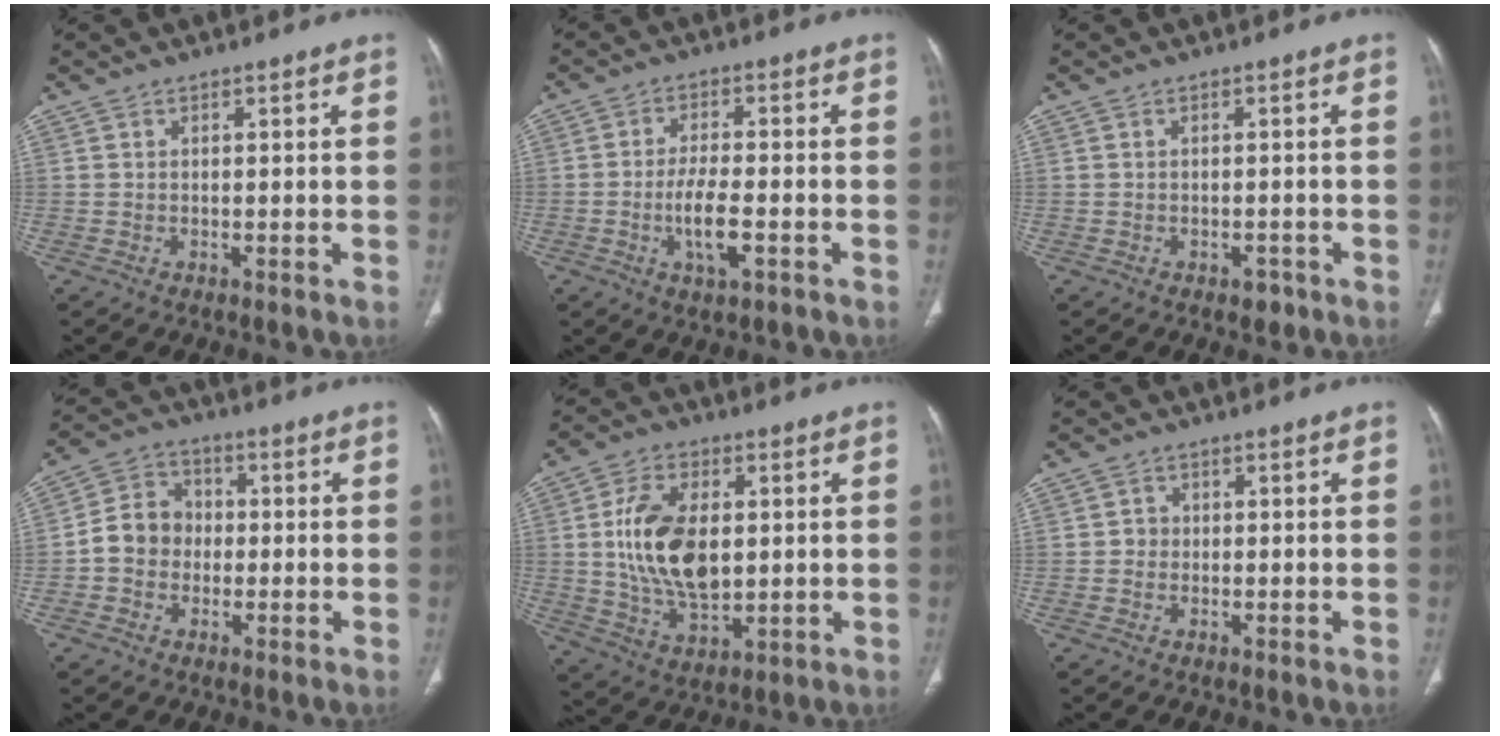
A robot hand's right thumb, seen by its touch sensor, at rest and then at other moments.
{"total": 6.7, "force": [-2.2, 2.4, 5.9], "torque": [-0.111, 0.006, -0.040]}
{"total": 1.8, "force": [-1.1, 1.1, 1.0], "torque": [-0.006, 0.002, -0.011]}
{"total": 8.1, "force": [-0.9, 7.1, 3.8], "torque": [-0.045, 0.029, -0.031]}
{"total": 15.3, "force": [1.6, 9.1, 12.2], "torque": [-0.212, -0.008, 0.036]}
{"total": 1.6, "force": [-0.2, 1.5, 0.5], "torque": [0.002, 0.006, -0.007]}